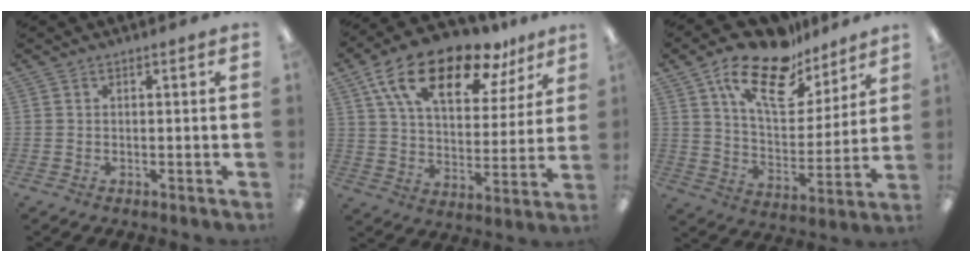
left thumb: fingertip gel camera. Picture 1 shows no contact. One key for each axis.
{"total": 20.3, "fx": 13.0, "fy": 9.2, "fz": 12.6, "tx": -0.222, "ty": -0.060, "tz": 0.222}
{"total": 19.6, "fx": 13.8, "fy": 8.8, "fz": 10.8, "tx": -0.188, "ty": -0.075, "tz": 0.239}